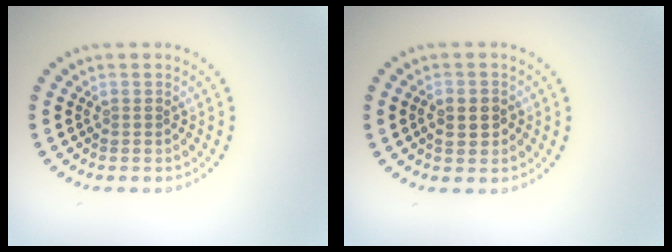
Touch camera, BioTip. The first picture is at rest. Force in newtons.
{"total": 2.0, "press": 2.0, "slide": 0.2}